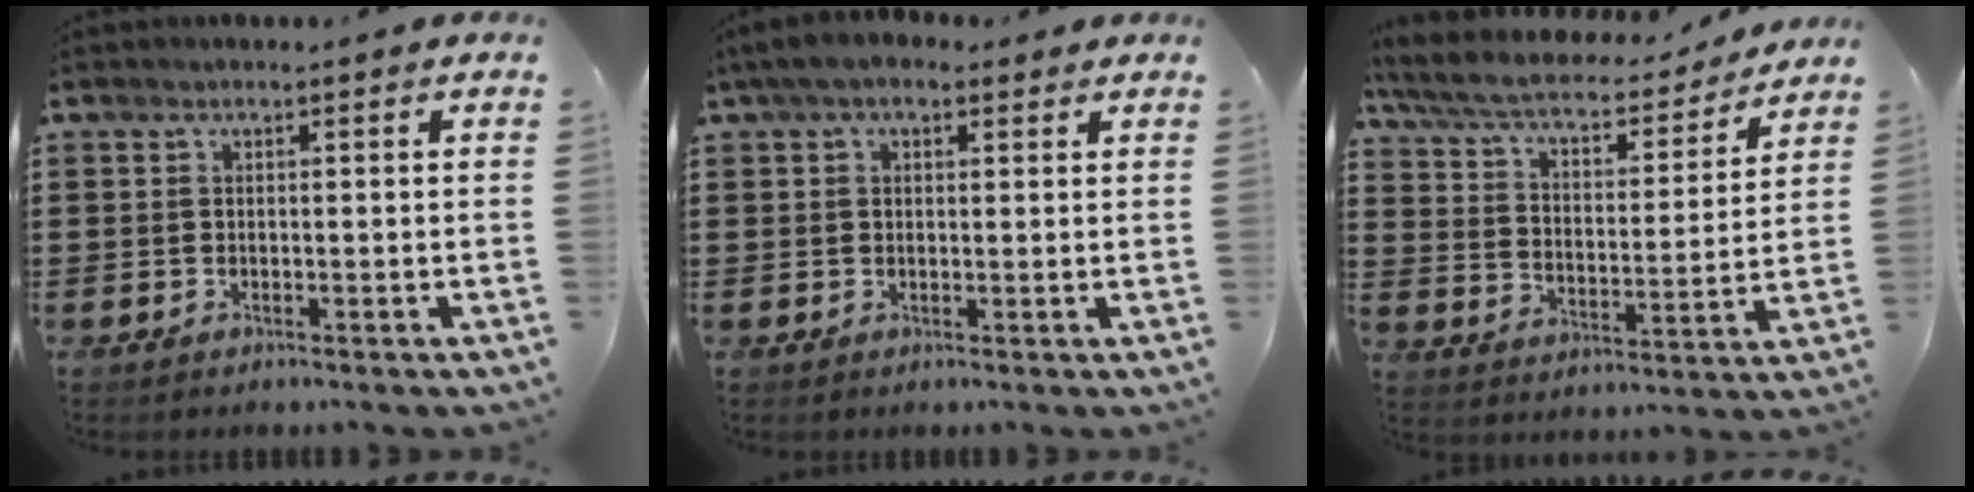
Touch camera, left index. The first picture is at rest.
{"total": 3.7, "force": [2.4, 1.7, 2.2], "torque": [-0.051, 0.008, 0.043]}
{"total": 6.4, "force": [5.5, 1.2, 3.1], "torque": [-0.084, -0.037, 0.091]}